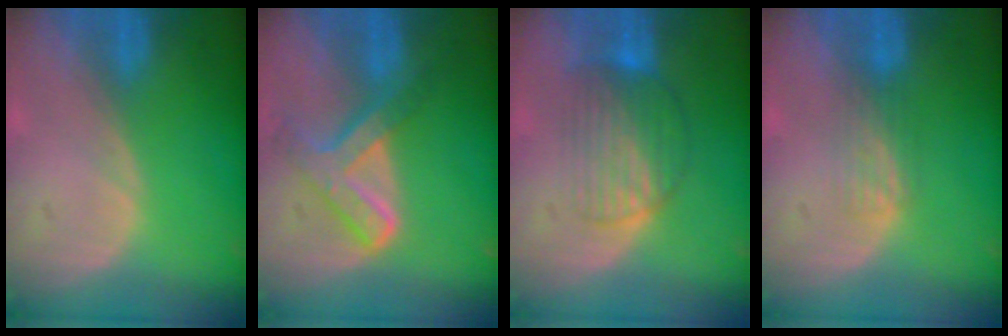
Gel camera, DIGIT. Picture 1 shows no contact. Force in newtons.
{"total": 7.6, "press": 6.3, "slide": 4.2}
{"total": 7.1, "press": 6.6, "slide": 2.7}
{"total": 2.6, "press": 2.6, "slide": 0.4}